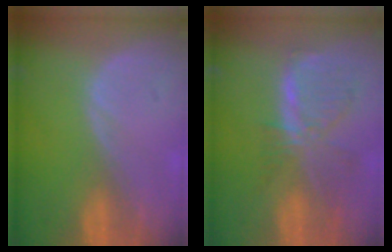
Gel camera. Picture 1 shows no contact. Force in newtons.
{"total": 7.7, "press": 6.9, "slide": 3.4}